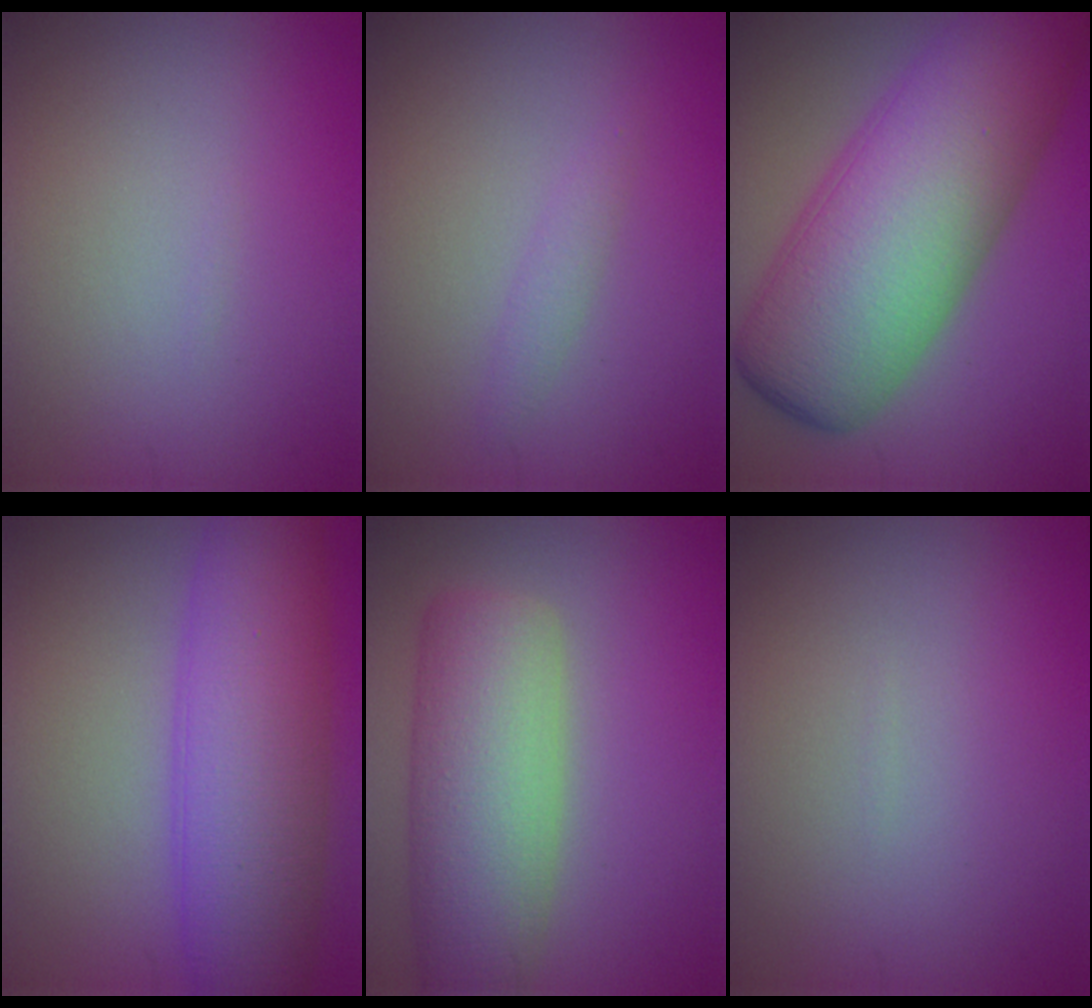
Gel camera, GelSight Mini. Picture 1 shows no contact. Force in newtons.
{"total": 1.1, "press": 1.1, "slide": 0.1}
{"total": 13.6, "press": 13.6, "slide": 0.4}
{"total": 9.9, "press": 9.9, "slide": 0.3}
{"total": 7.9, "press": 7.9, "slide": 0.3}
{"total": 0.0}